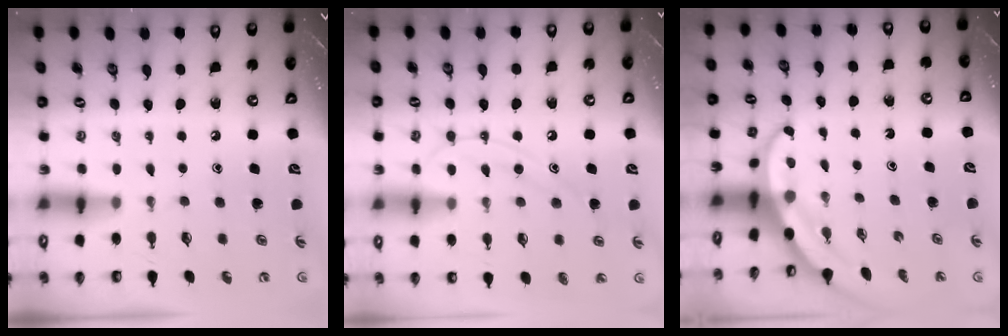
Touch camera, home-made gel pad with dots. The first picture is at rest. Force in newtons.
{"total": 11.6, "press": 11.6, "slide": 1.0}
{"total": 3.2, "press": 3.2, "slide": 0.0}